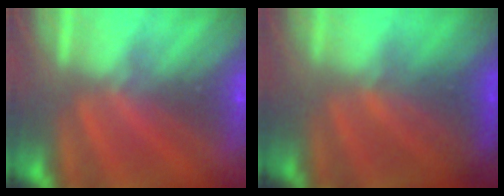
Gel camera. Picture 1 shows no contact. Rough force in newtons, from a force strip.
{"total": 2.3}